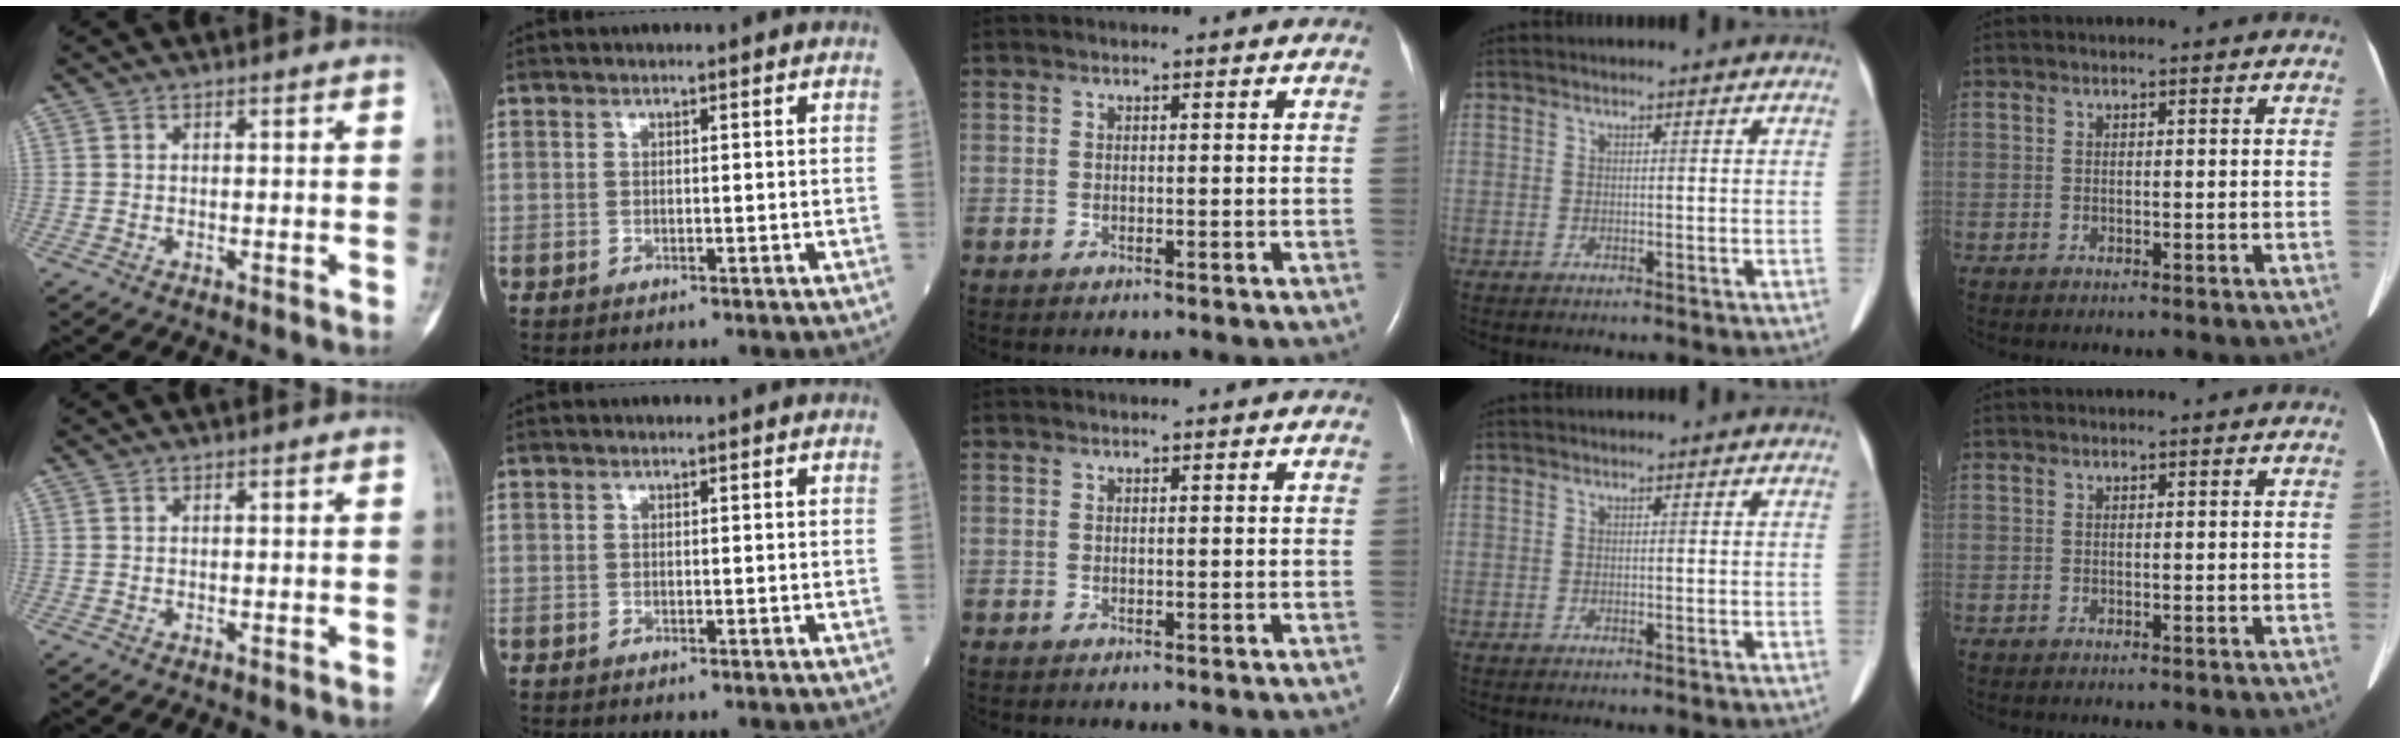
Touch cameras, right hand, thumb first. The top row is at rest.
{}